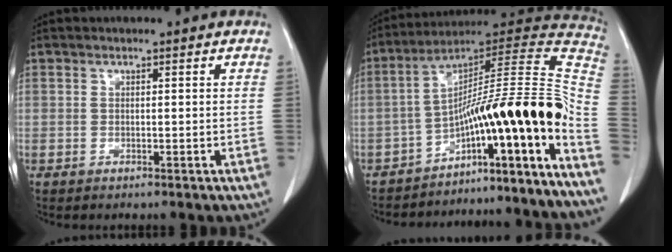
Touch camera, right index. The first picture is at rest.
{"total": 24.3, "force": [-14.8, 0.2, 19.3], "torque": [-0.226, 0.029, -0.226]}